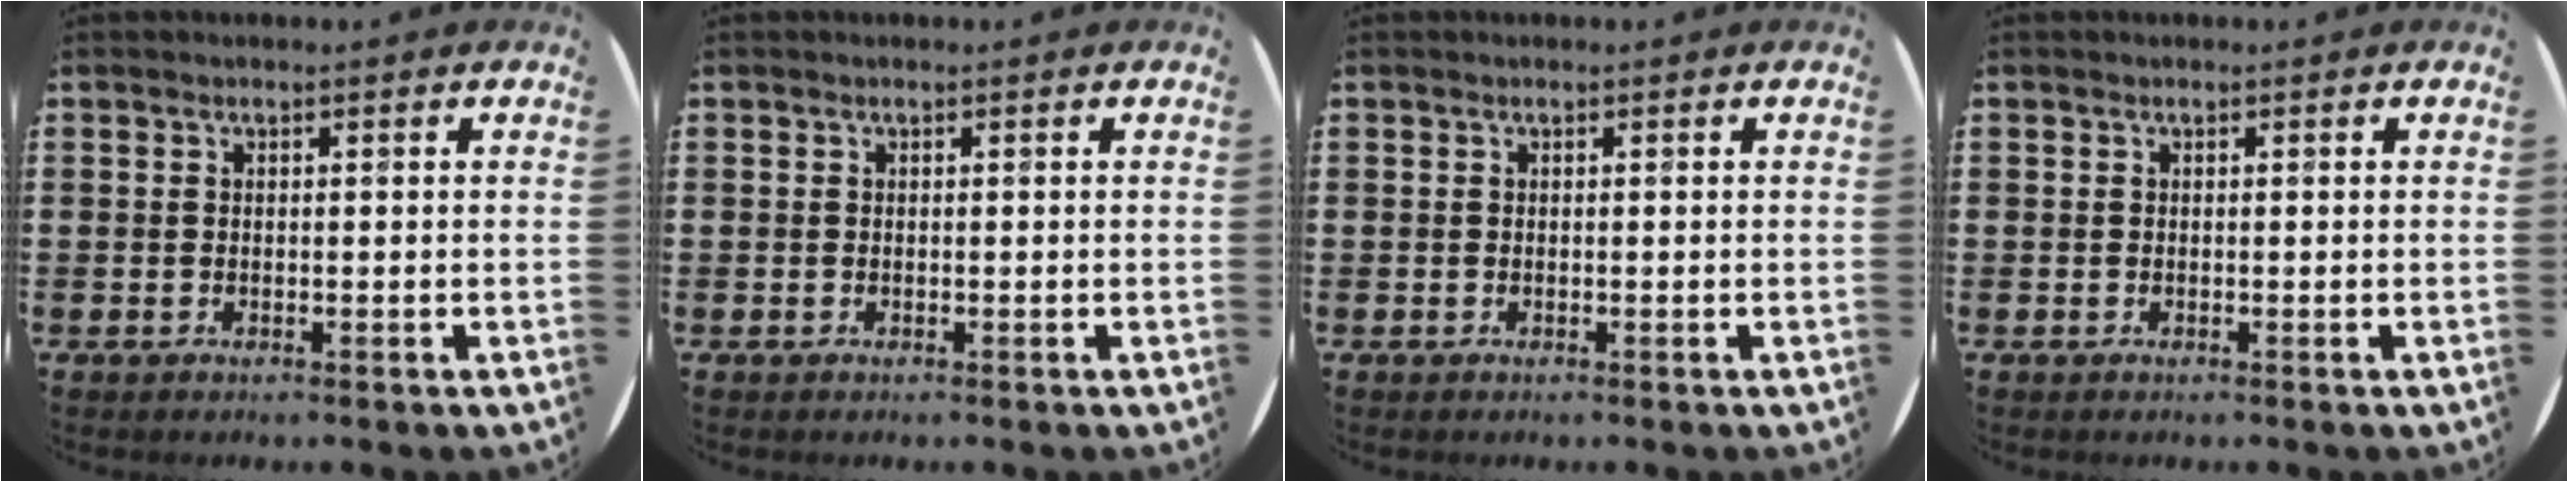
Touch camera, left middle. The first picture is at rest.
{"total": 0.0}
{"total": 0.0}
{"total": 0.0}